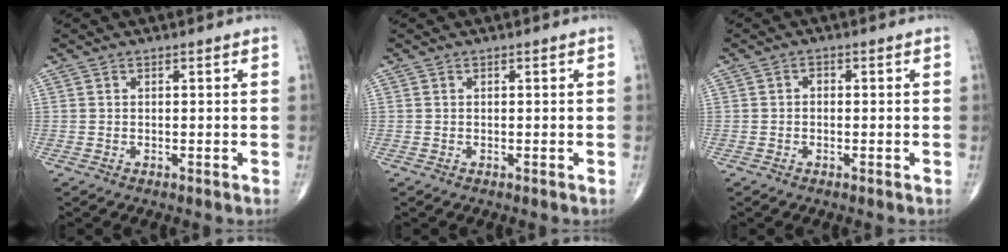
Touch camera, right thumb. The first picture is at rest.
{"total": 0.0}
{"total": 1.1, "force": [-0.1, 0.9, 0.7], "torque": [-0.007, 0.004, -0.007]}